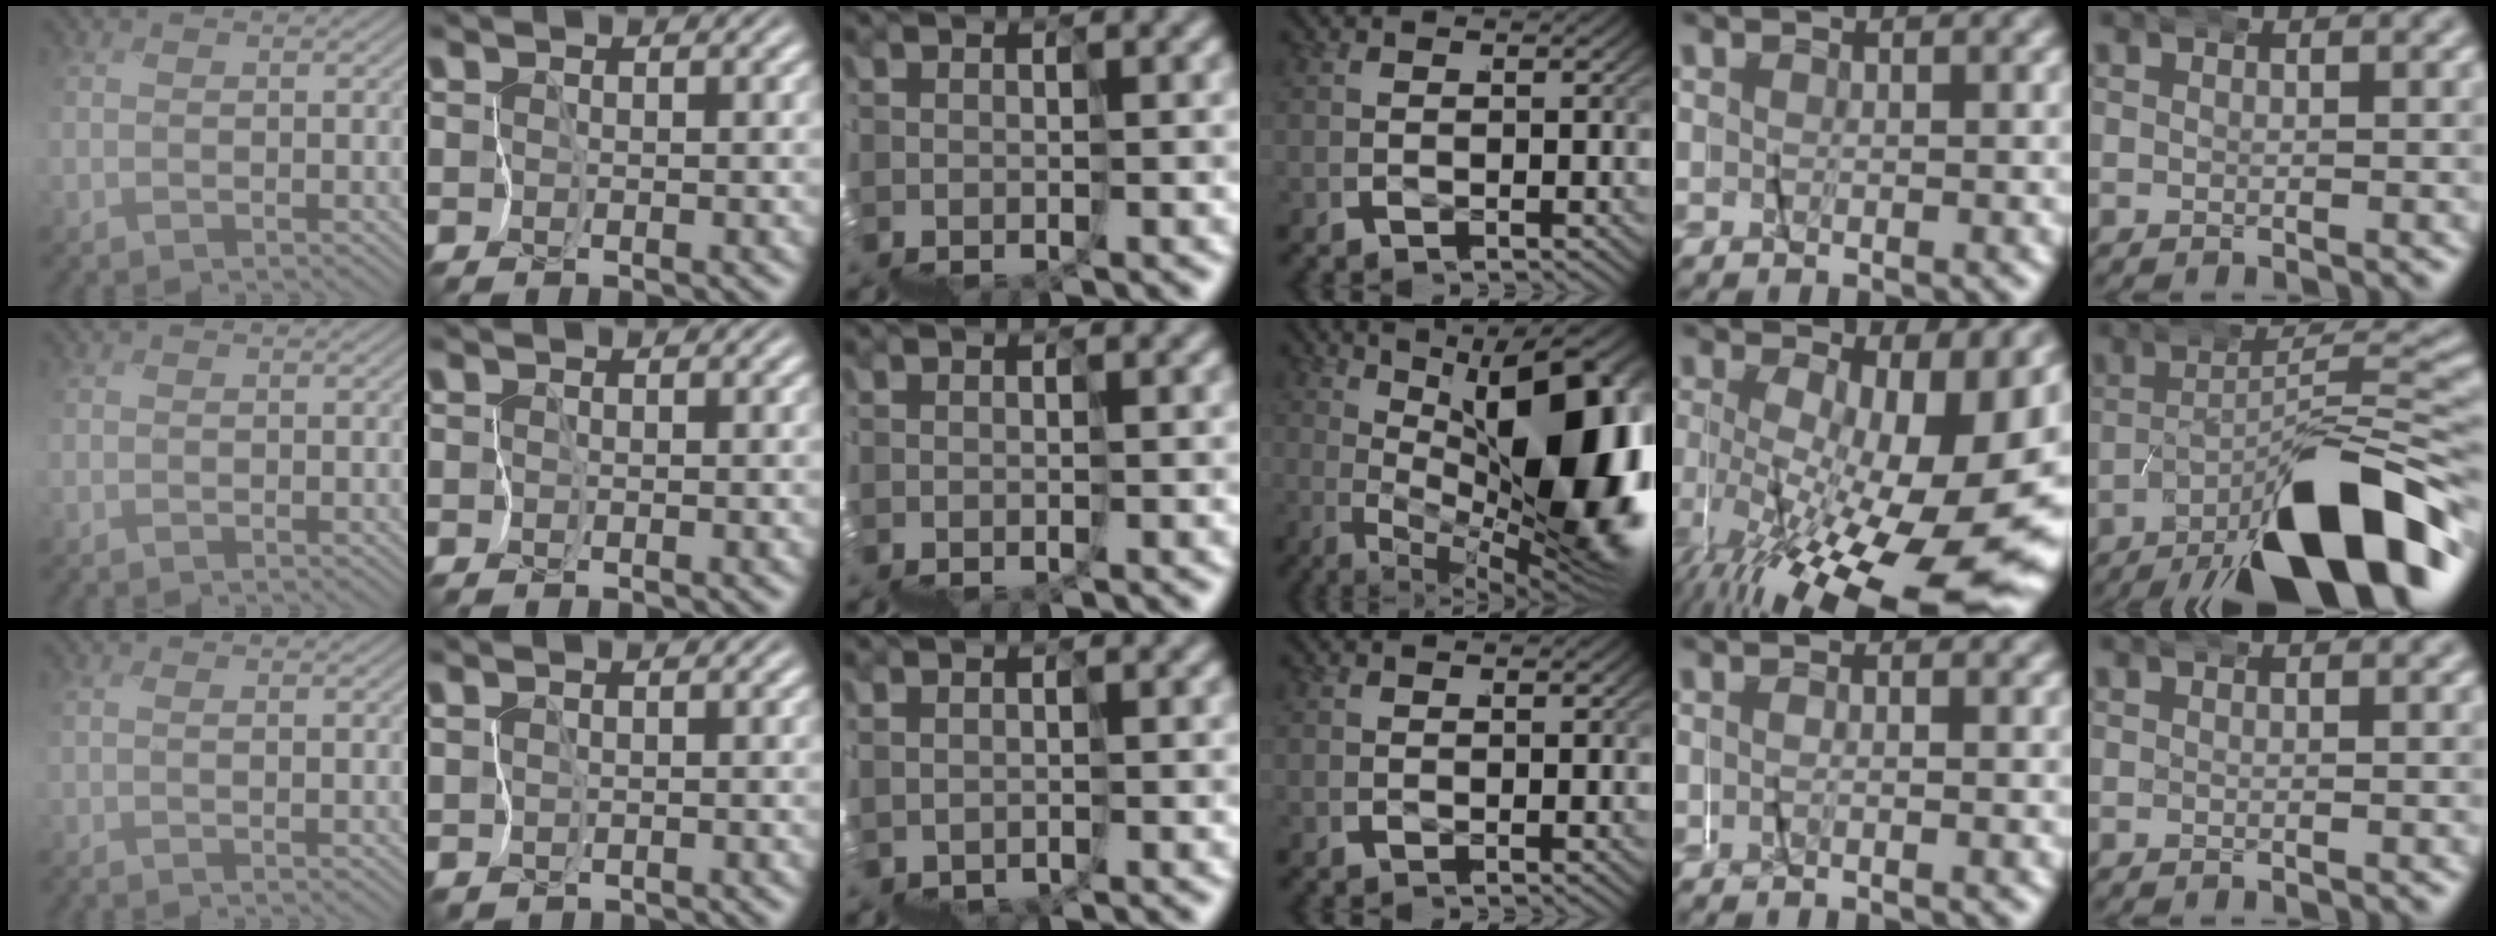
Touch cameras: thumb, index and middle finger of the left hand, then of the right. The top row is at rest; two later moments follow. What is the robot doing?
{"motion": "wrap", "object": "felt sheet"}